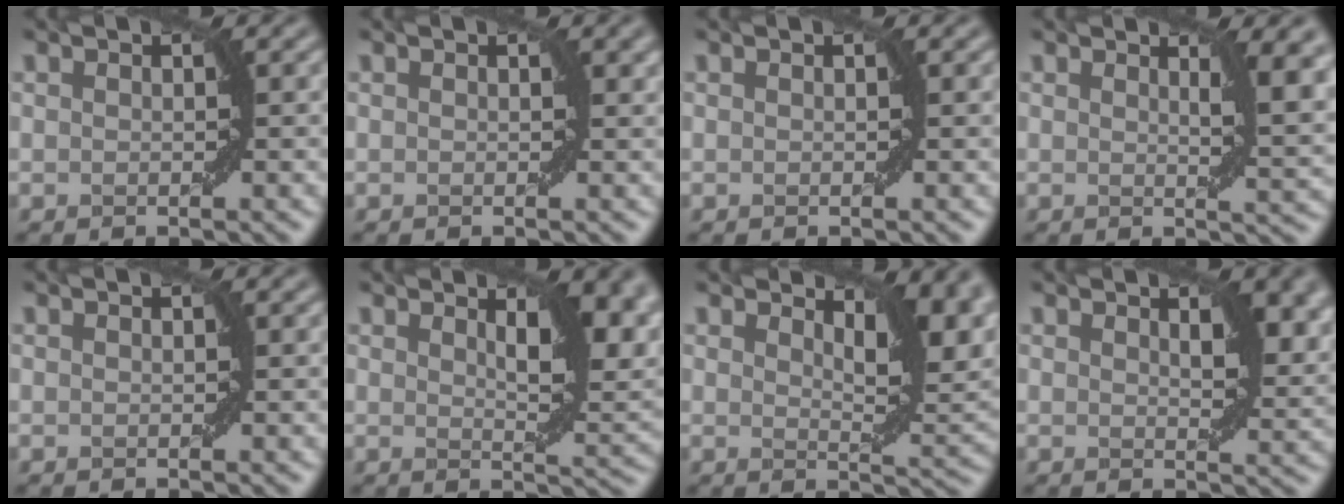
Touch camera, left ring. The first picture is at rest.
{"total": 0.6, "force": [0.3, 0.1, 0.6], "torque": [-0.003, -0.002, 0.004]}
{"total": 0.0}
{"total": 4.0, "force": [1.7, 1.0, 3.4], "torque": [-0.039, -0.006, 0.027]}
{"total": 0.0}
{"total": 6.3, "force": [2.8, 2.1, 5.2], "torque": [-0.068, -0.001, 0.047]}
{"total": 6.2, "force": [3.5, 2.1, 4.7], "torque": [-0.062, -0.001, 0.057]}
{"total": 4.1, "force": [2.1, 1.5, 3.2], "torque": [-0.045, -0.004, 0.036]}